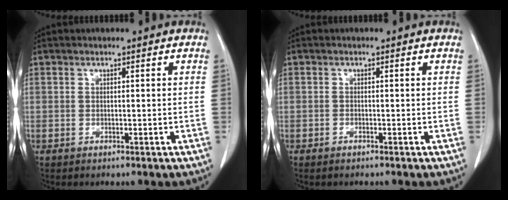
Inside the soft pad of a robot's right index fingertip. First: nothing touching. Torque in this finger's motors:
{"motor_torque": [0.21, -0.16, 0.10, 0.04]}